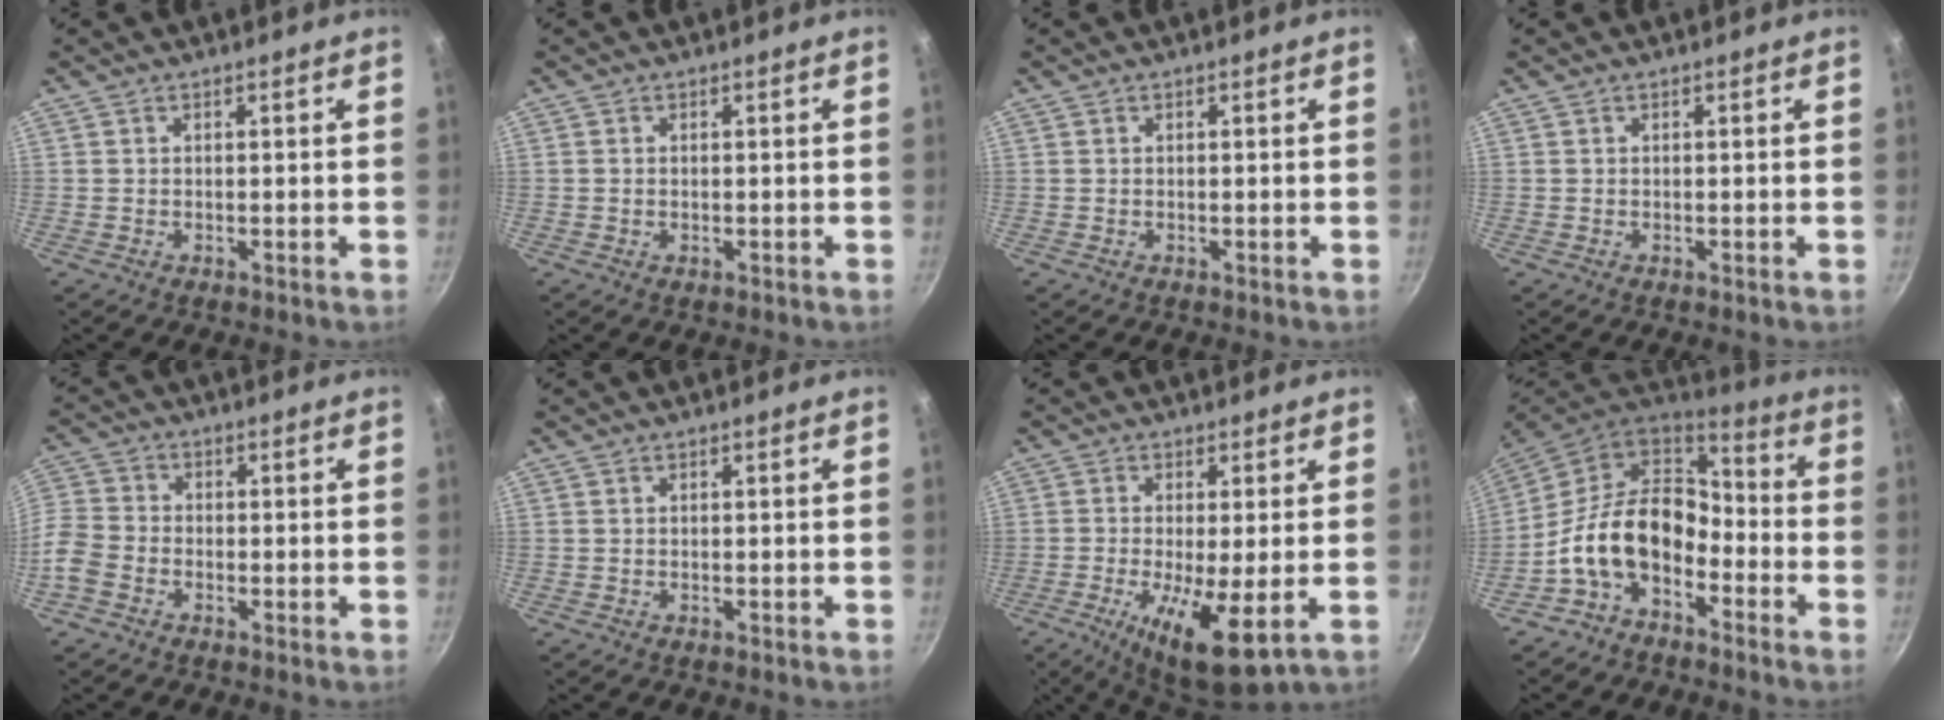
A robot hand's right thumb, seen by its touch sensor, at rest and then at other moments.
{"total": 0.0}
{"total": 0.0}
{"total": 0.0}
{"total": 8.6, "force": [-3.5, 6.6, 4.4], "torque": [-0.099, 0.028, -0.091]}
{"total": 0.0}
{"total": 11.6, "force": [-2.7, 2.7, 10.9], "torque": [-0.192, -0.014, -0.039]}
{"total": 15.5, "force": [-5.2, 10.1, 10.5], "torque": [-0.165, 0.063, -0.113]}